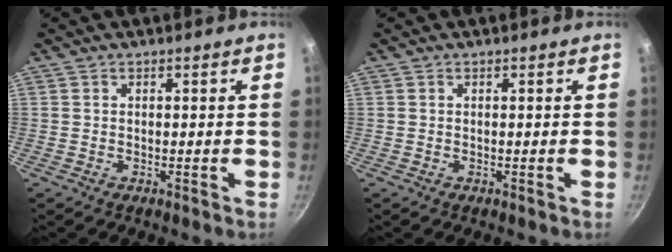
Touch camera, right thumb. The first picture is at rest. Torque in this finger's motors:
{"motor_torque": [-0.01, -0.01, -0.13, 0.07, 0.00]}